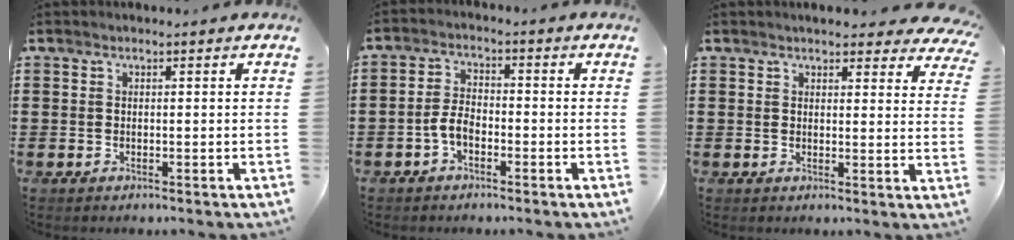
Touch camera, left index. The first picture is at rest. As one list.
[{"total": 3.7, "force": [-1.8, 1.7, 2.7], "torque": [-0.070, 0.001, -0.041]}, {"total": 3.6, "force": [3.4, 0.9, 0.9], "torque": [-0.021, -0.011, 0.062]}]